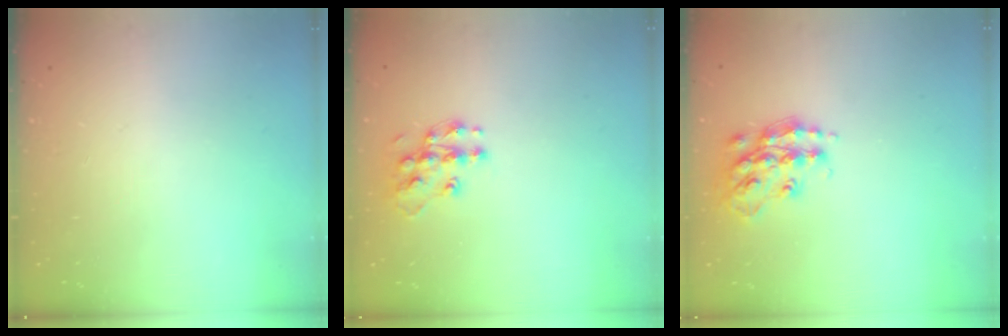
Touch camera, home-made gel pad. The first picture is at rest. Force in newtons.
{"total": 11.3, "press": 11.3, "slide": 0.7}
{"total": 14.9, "press": 14.8, "slide": 0.8}